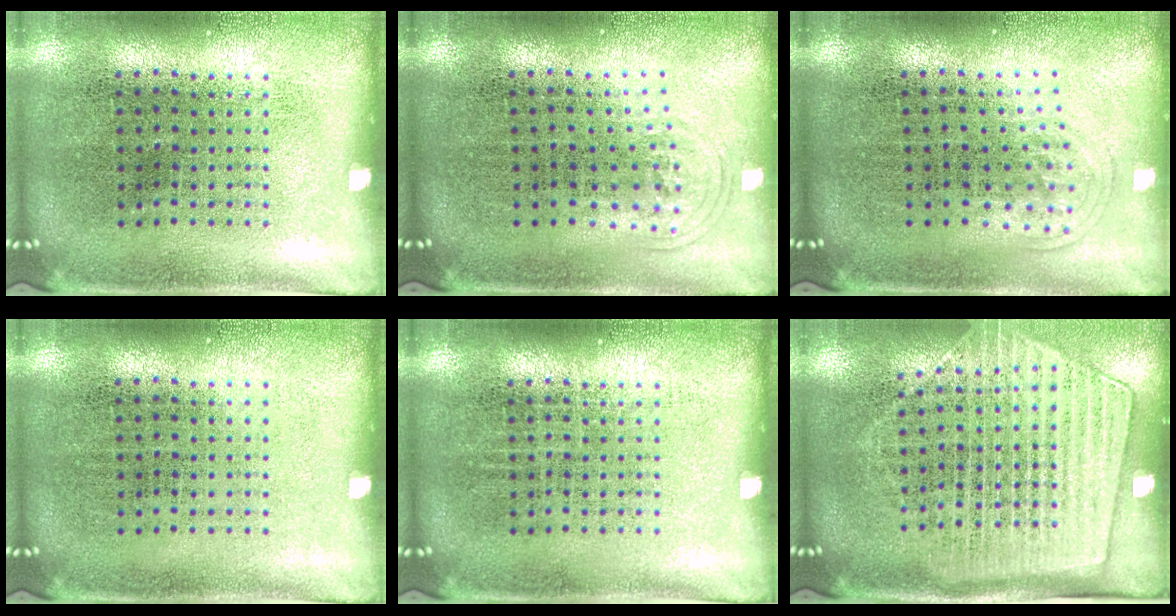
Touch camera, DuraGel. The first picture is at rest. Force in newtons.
{"total": 0.9, "press": 0.6, "slide": 0.7}
{"total": 1.0, "press": 0.6, "slide": 0.8}
{"total": 0.0}
{"total": 0.0}
{"total": 1.9, "press": 1.6, "slide": 1.0}